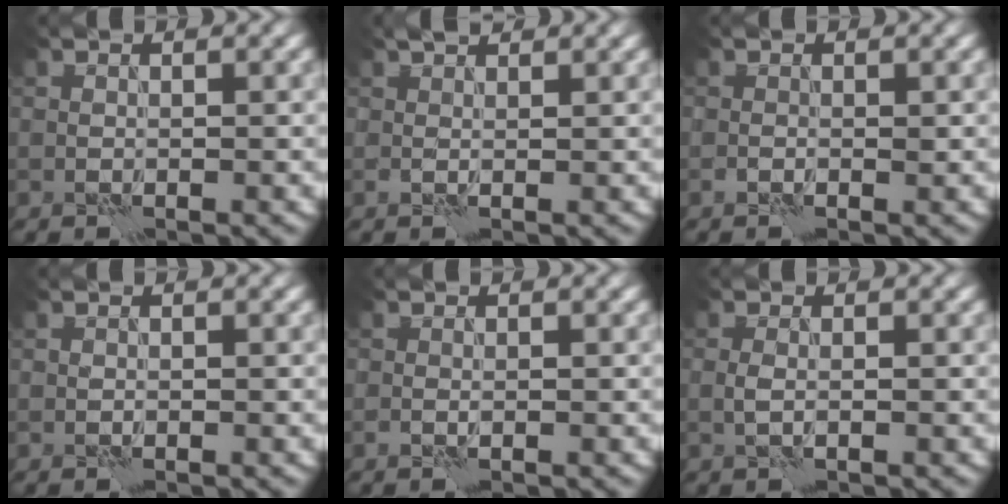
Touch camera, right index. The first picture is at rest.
{"total": 1.7, "force": [1.0, 0.7, 1.1], "torque": [-0.022, 0.004, 0.014]}
{"total": 0.9, "force": [-0.3, 0.5, 0.7], "torque": [-0.012, 0.000, -0.007]}
{"total": 0.0}
{"total": 0.0}
{"total": 0.6, "force": [0.1, 0.1, 0.6], "torque": [-0.016, -0.001, 0.000]}